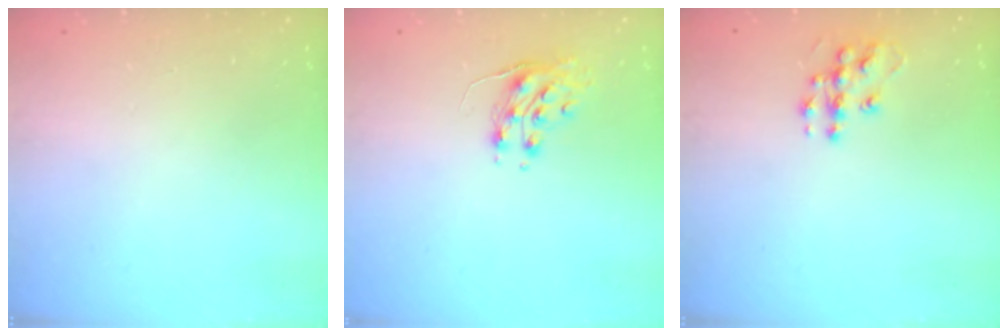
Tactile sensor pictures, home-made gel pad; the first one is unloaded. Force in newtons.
{"total": 8.9, "press": 8.9, "slide": 0.3}
{"total": 9.6, "press": 9.6, "slide": 0.5}